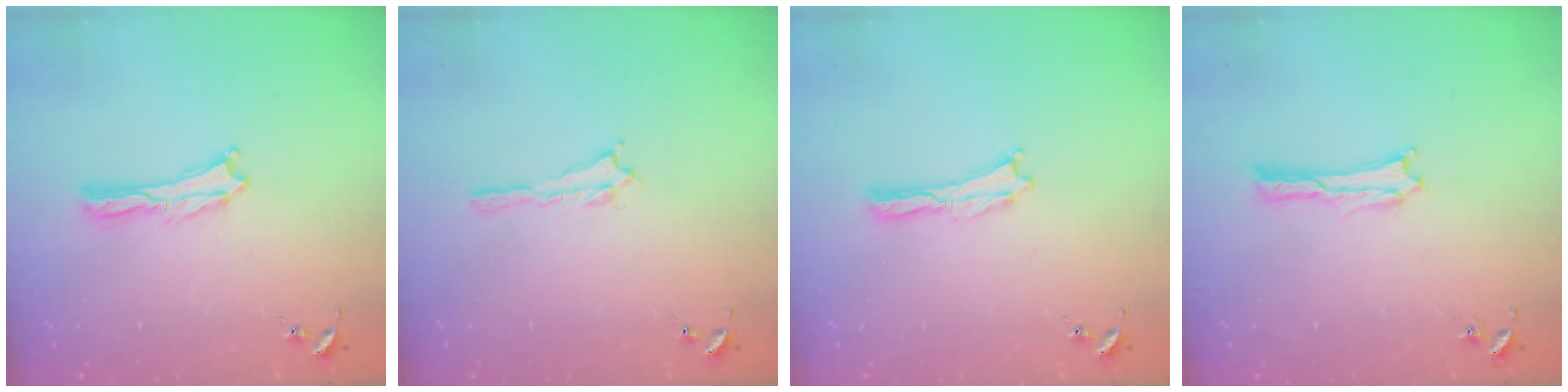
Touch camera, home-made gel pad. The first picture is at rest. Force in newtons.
{"total": 0.6, "press": 0.5, "slide": 0.2}
{"total": 0.0}
{"total": 1.7, "press": 1.7, "slide": 0.1}